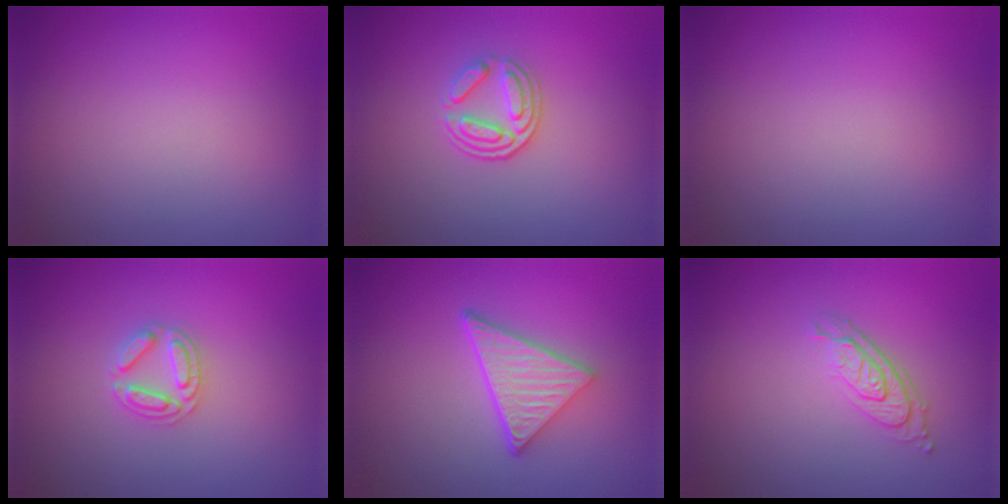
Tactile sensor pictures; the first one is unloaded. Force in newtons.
{"total": 2.6, "press": 2.1, "slide": 1.6}
{"total": 0.0}
{"total": 2.8, "press": 2.7, "slide": 0.5}
{"total": 5.0, "press": 3.6, "slide": 3.5}
{"total": 3.0, "press": 2.2, "slide": 2.0}